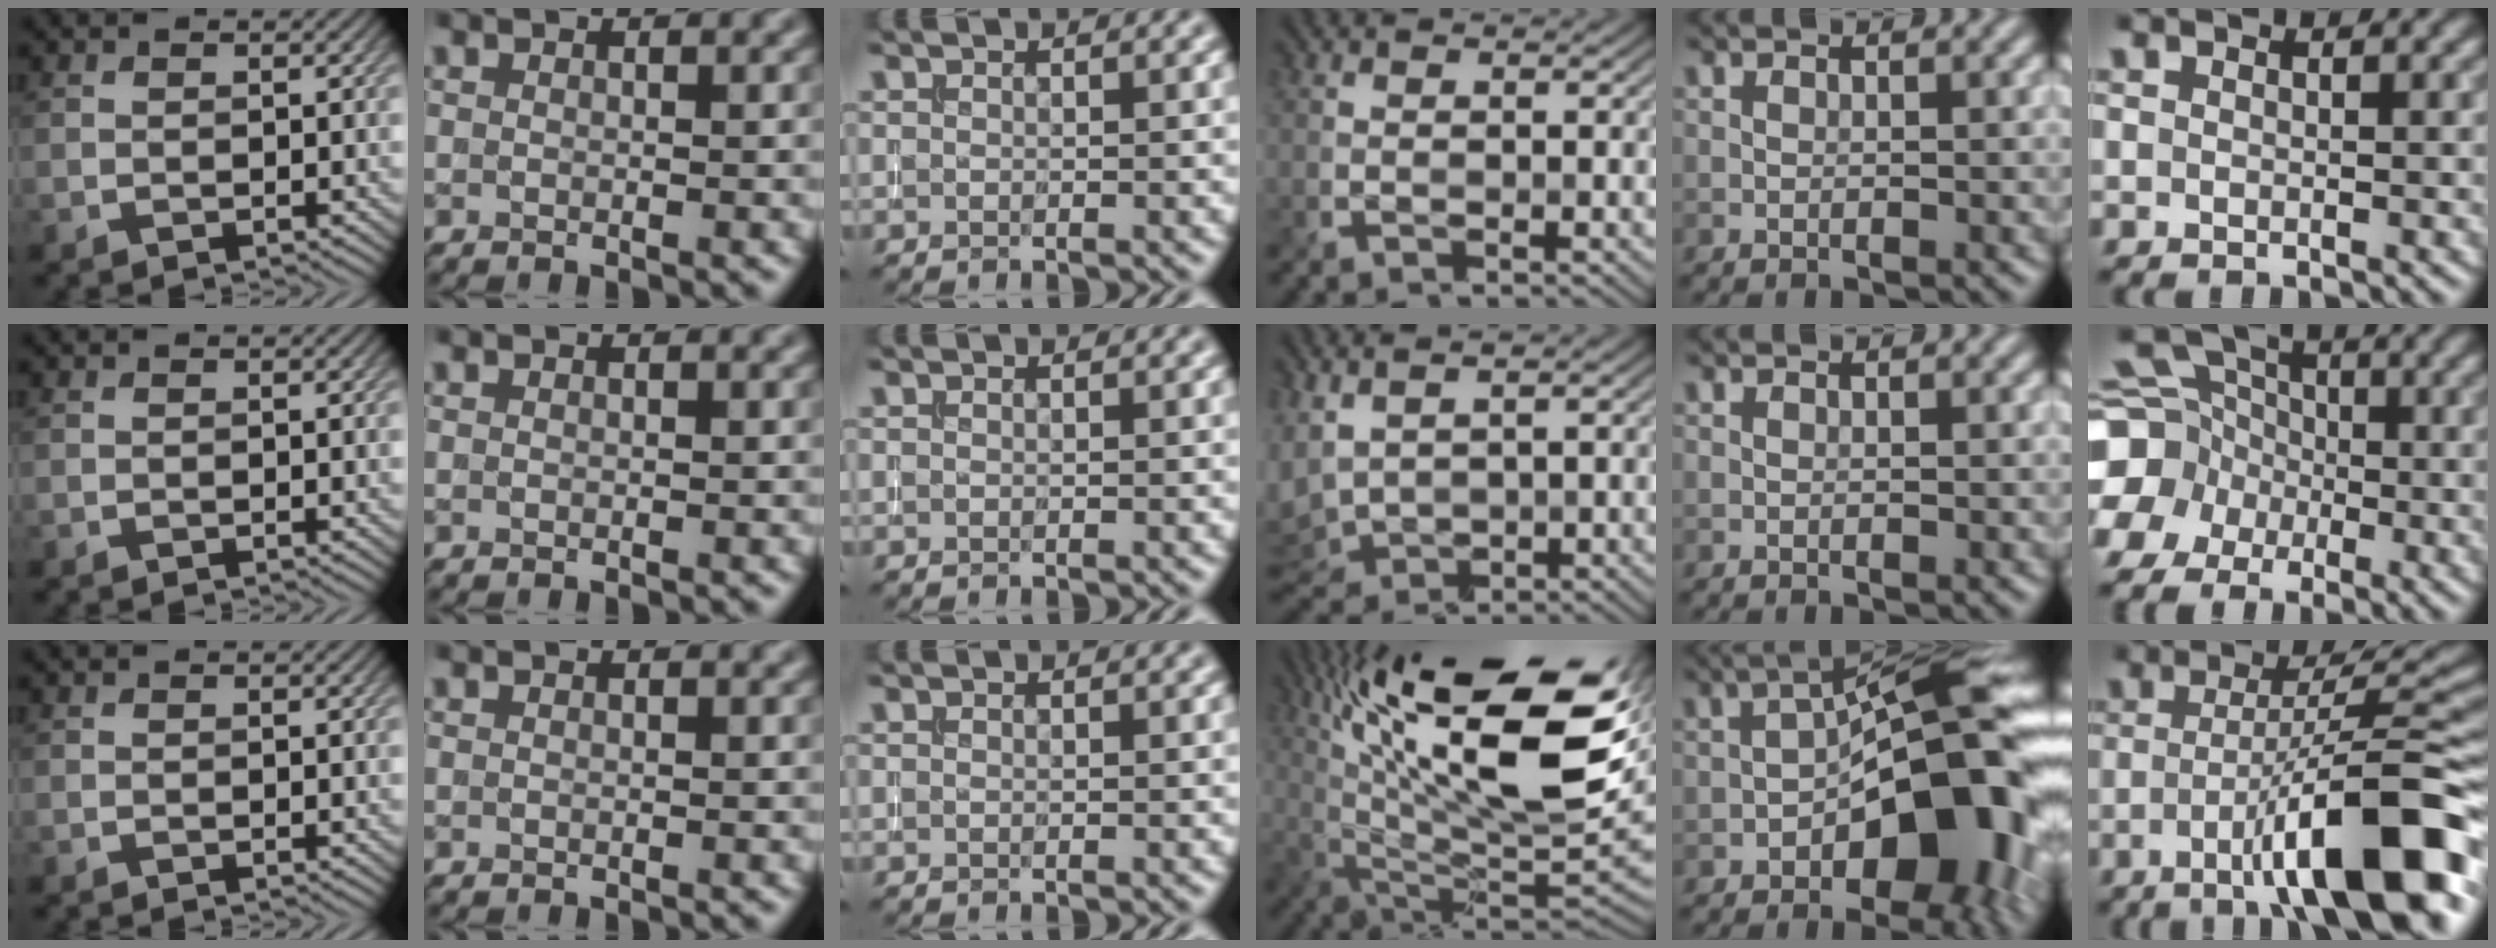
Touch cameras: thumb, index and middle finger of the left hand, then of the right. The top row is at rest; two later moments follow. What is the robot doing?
{"motion": "assemble", "object": "toy tower of hanoi"}